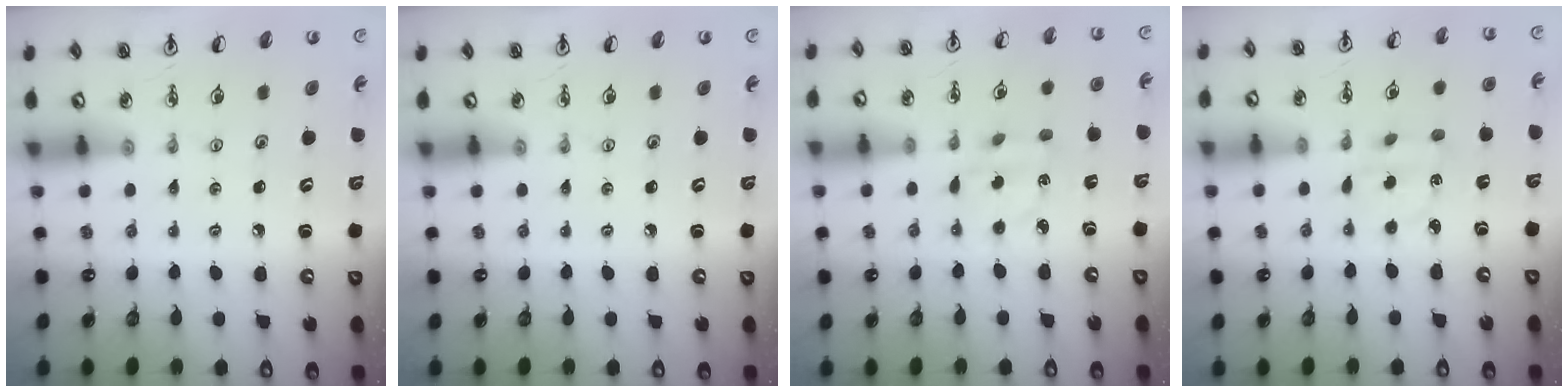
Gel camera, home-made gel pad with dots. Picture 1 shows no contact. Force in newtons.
{"total": 0.0}
{"total": 2.4, "press": 2.3, "slide": 0.5}
{"total": 2.6, "press": 2.5, "slide": 0.6}